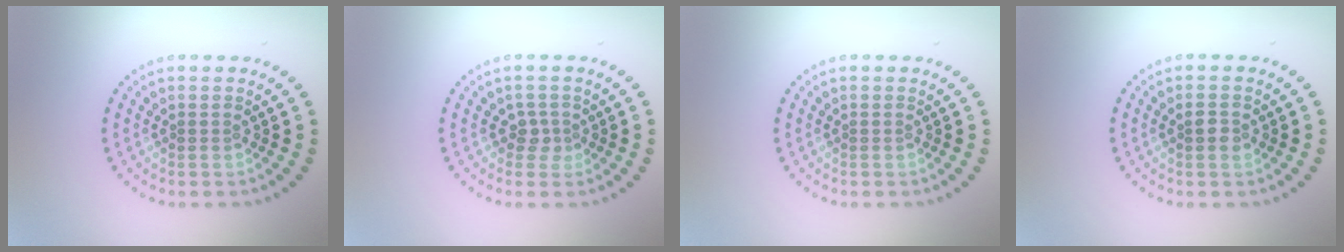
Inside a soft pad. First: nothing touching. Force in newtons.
{"total": 1.4, "press": 1.0, "slide": 0.9}
{"total": 0.0}
{"total": 1.3, "press": 1.3, "slide": 0.1}